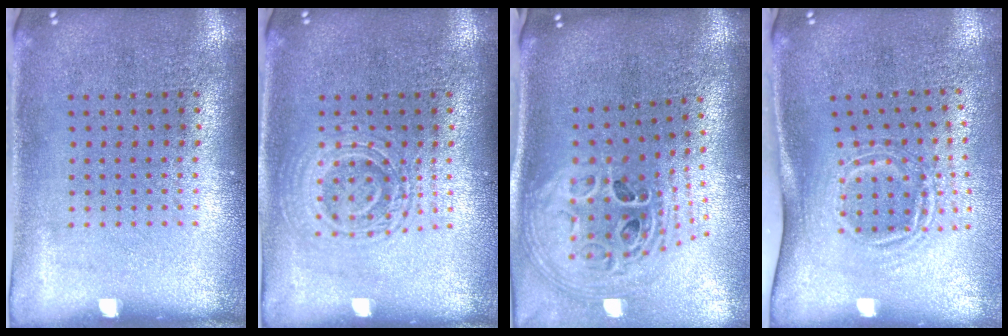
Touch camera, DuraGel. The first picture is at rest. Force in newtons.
{"total": 2.7, "press": 2.7, "slide": 0.5}
{"total": 2.8, "press": 2.0, "slide": 1.9}
{"total": 1.7, "press": 1.2, "slide": 1.2}